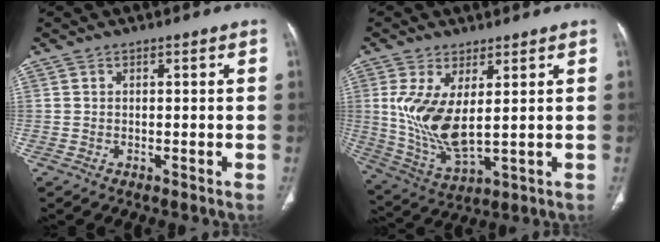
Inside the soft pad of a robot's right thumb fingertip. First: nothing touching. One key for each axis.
{"total": 11.7, "fx": 1.9, "fy": 4.7, "fz": 10.5, "tx": -0.219, "ty": -0.023, "tz": 0.053}